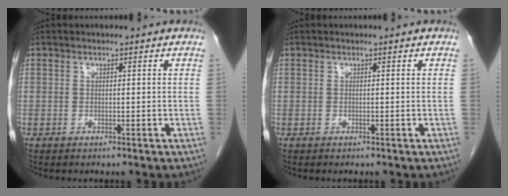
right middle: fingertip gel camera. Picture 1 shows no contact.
{"total": 0.0}